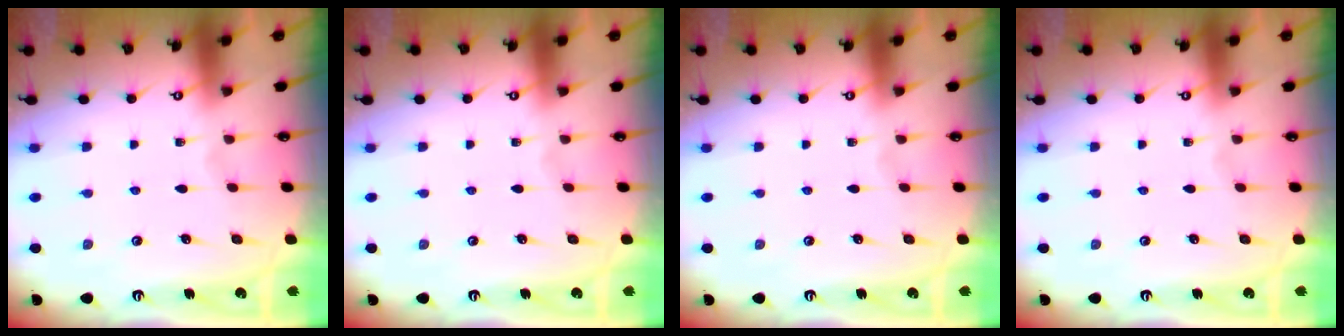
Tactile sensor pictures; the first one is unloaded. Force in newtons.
{"total": 0.0}
{"total": 0.0}
{"total": 0.0}